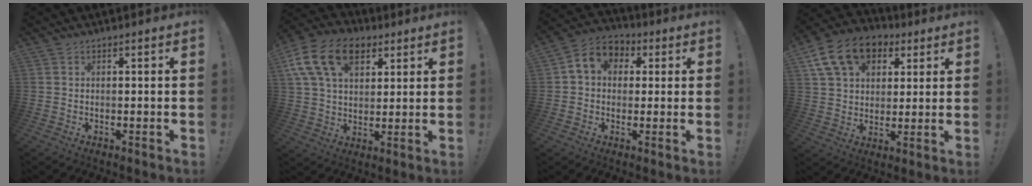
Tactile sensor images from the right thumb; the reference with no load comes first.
{"total": 17.6, "force": [7.8, 11.5, 10.8], "torque": [-0.189, -0.021, 0.146]}
{"total": 8.0, "force": [1.8, 6.1, 4.8], "torque": [-0.077, 0.013, 0.037]}
{"total": 16.3, "force": [7.3, 11.6, 8.7], "torque": [-0.141, -0.021, 0.141]}